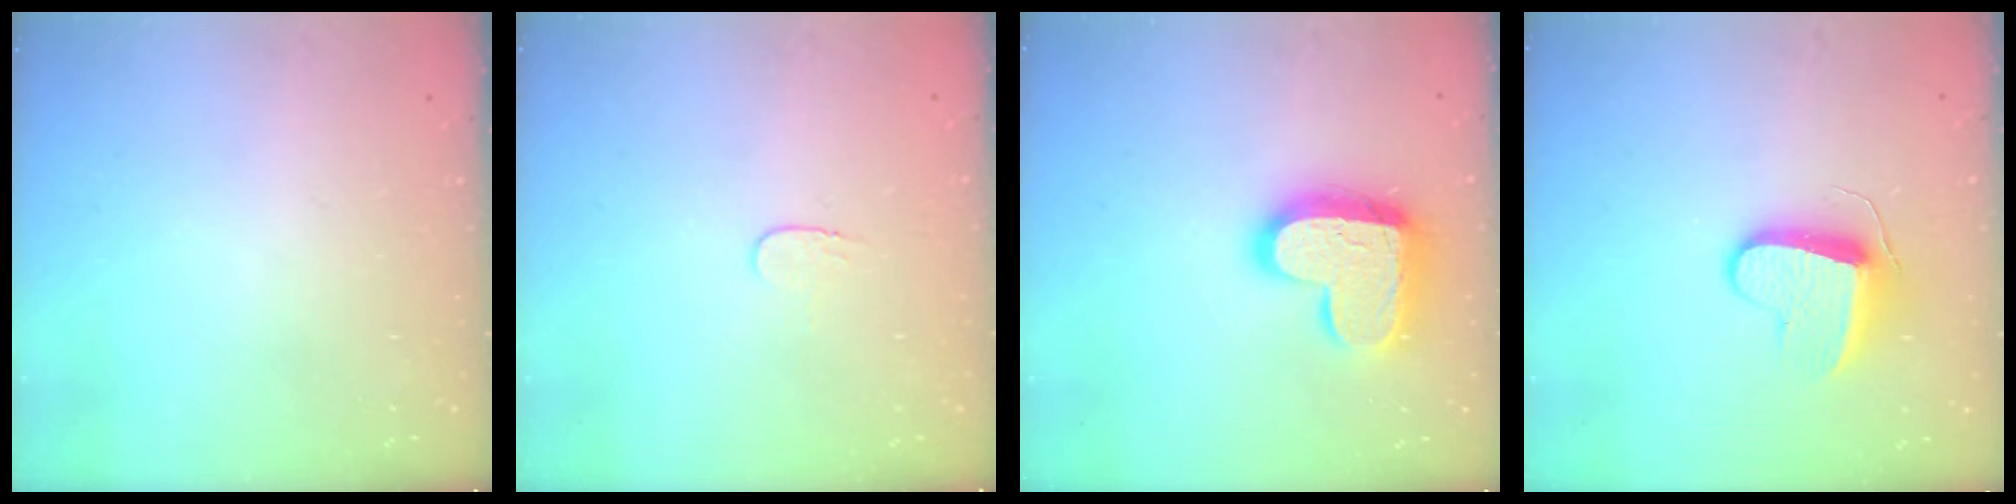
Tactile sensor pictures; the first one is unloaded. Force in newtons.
{"total": 3.7, "press": 3.7, "slide": 0.4}
{"total": 17.1, "press": 17.0, "slide": 1.1}
{"total": 9.3, "press": 9.3, "slide": 0.5}